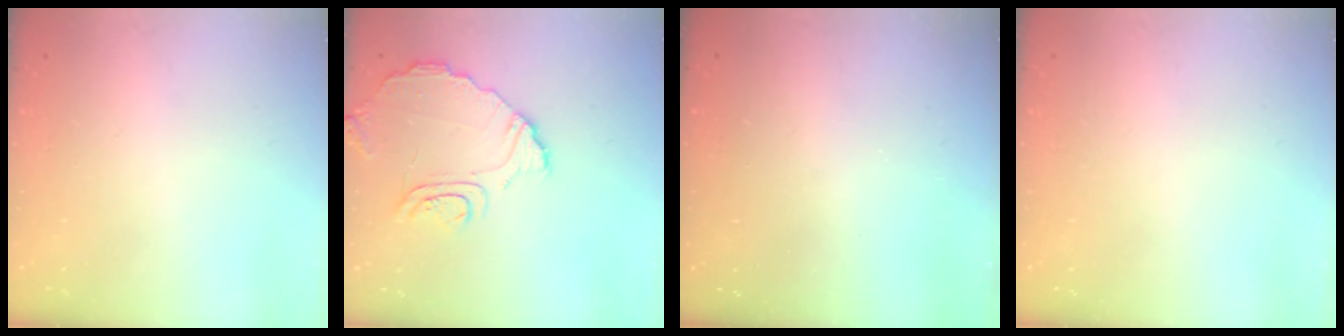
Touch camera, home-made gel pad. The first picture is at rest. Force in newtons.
{"total": 9.5, "press": 9.5, "slide": 1.1}
{"total": 3.4, "press": 3.4, "slide": 0.1}
{"total": 0.0}